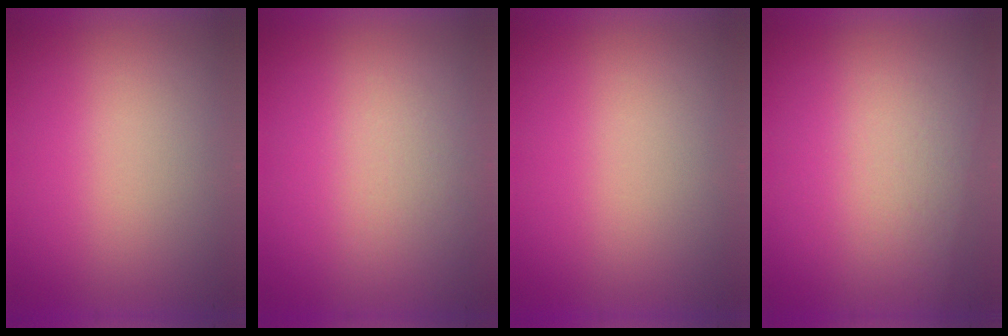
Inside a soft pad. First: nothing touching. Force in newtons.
{"total": 2.7}
{"total": 0.0}
{"total": 3.1}